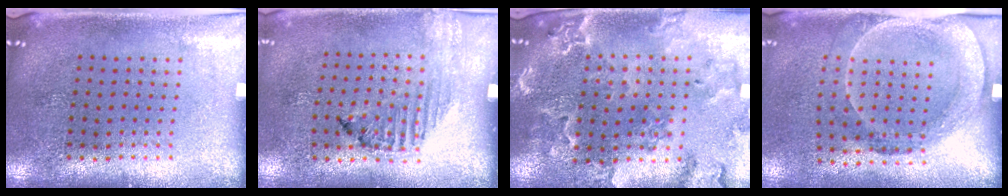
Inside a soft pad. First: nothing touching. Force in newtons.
{"total": 1.2, "press": 1.1, "slide": 0.4}
{"total": 1.8, "press": 1.8, "slide": 0.3}
{"total": 1.6, "press": 1.2, "slide": 1.1}